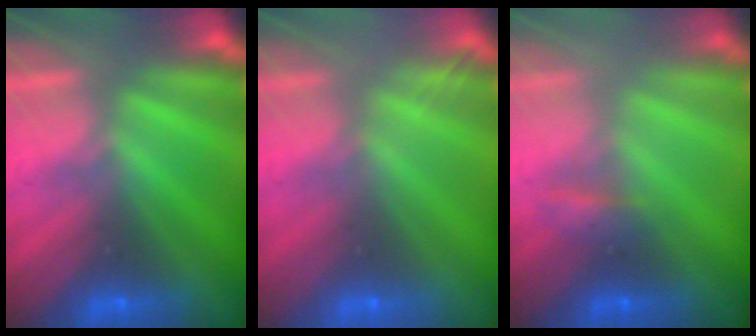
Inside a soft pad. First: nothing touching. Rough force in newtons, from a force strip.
{"total": 2.1}
{"total": 2.2}